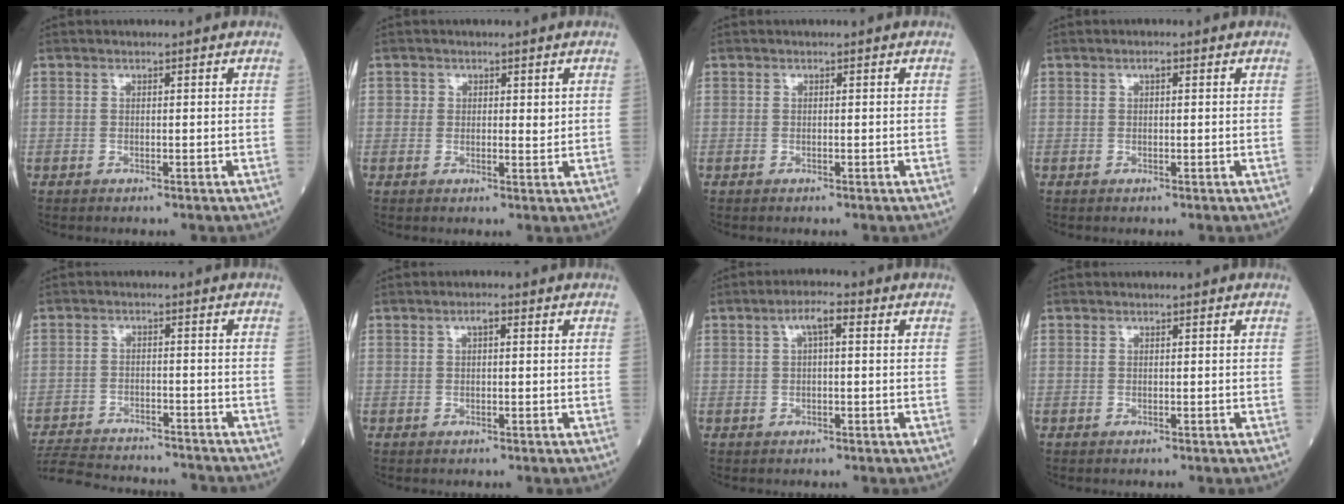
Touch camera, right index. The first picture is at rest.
{"total": 1.9, "force": [0.5, 1.3, 1.2], "torque": [-0.008, -0.003, 0.003]}
{"total": 0.0}
{"total": 0.8, "force": [0.3, 0.3, 0.7], "torque": [-0.013, 0.003, 0.004]}
{"total": 15.6, "force": [-14.6, 2.9, 4.7], "torque": [-0.109, -0.009, -0.211]}
{"total": 1.3, "force": [0.4, 0.4, 1.2], "torque": [-0.018, 0.004, 0.006]}
{"total": 3.5, "force": [1.0, 0.9, 3.2], "torque": [-0.059, 0.016, 0.017]}
{"total": 0.0}